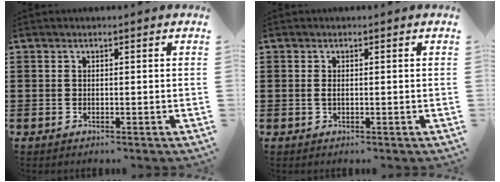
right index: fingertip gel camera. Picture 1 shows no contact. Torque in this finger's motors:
{"motor_torque": [2.14, 0.00, 0.09, 0.04]}